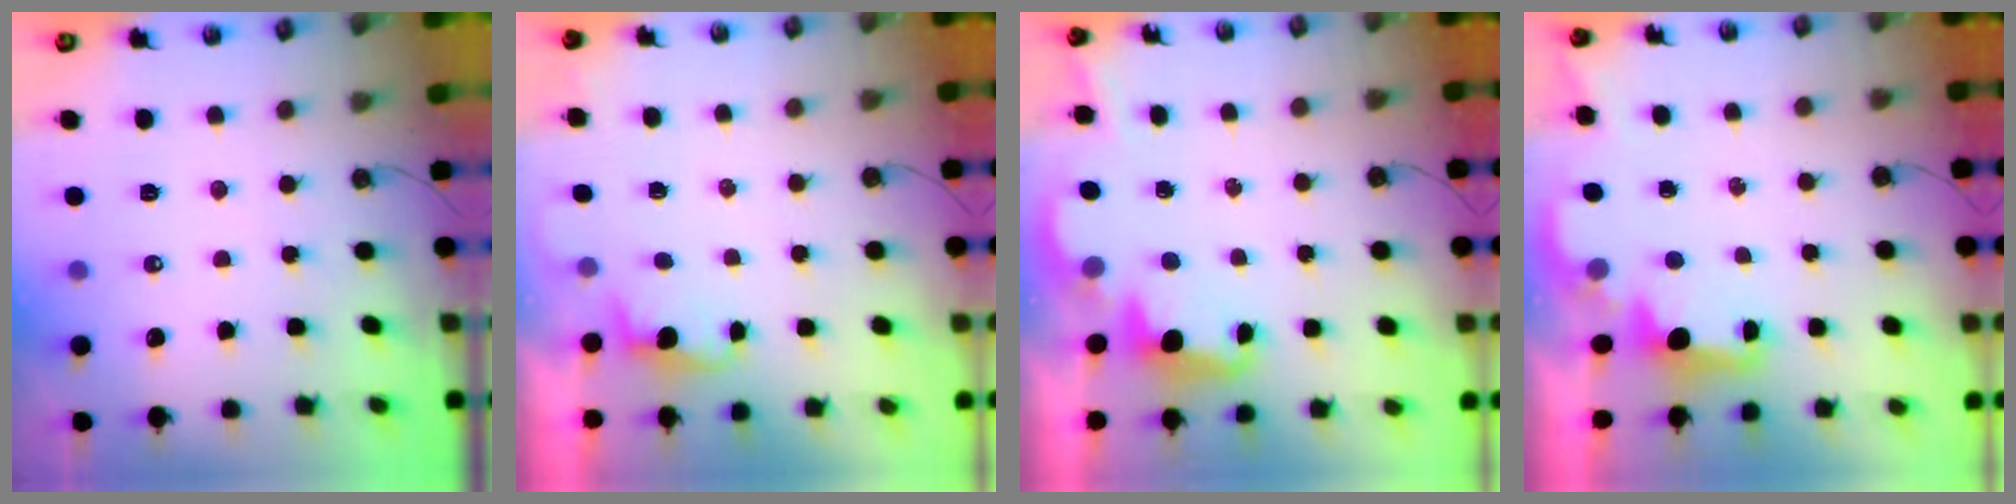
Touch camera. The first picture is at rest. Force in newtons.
{"total": 1.1, "press": 0.8, "slide": 0.8}
{"total": 2.3, "press": 2.2, "slide": 0.5}
{"total": 2.3, "press": 2.2, "slide": 0.7}